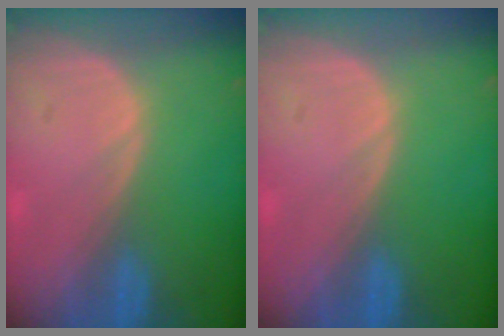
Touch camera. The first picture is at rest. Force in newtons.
{"total": 0.0}